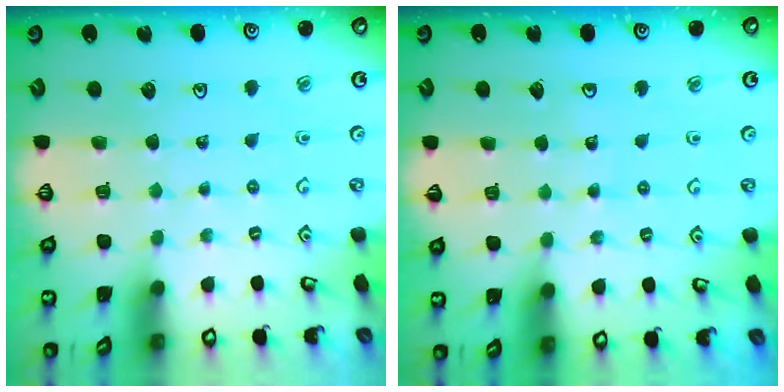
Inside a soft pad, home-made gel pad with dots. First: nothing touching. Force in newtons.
{"total": 3.4, "press": 3.4, "slide": 0.3}